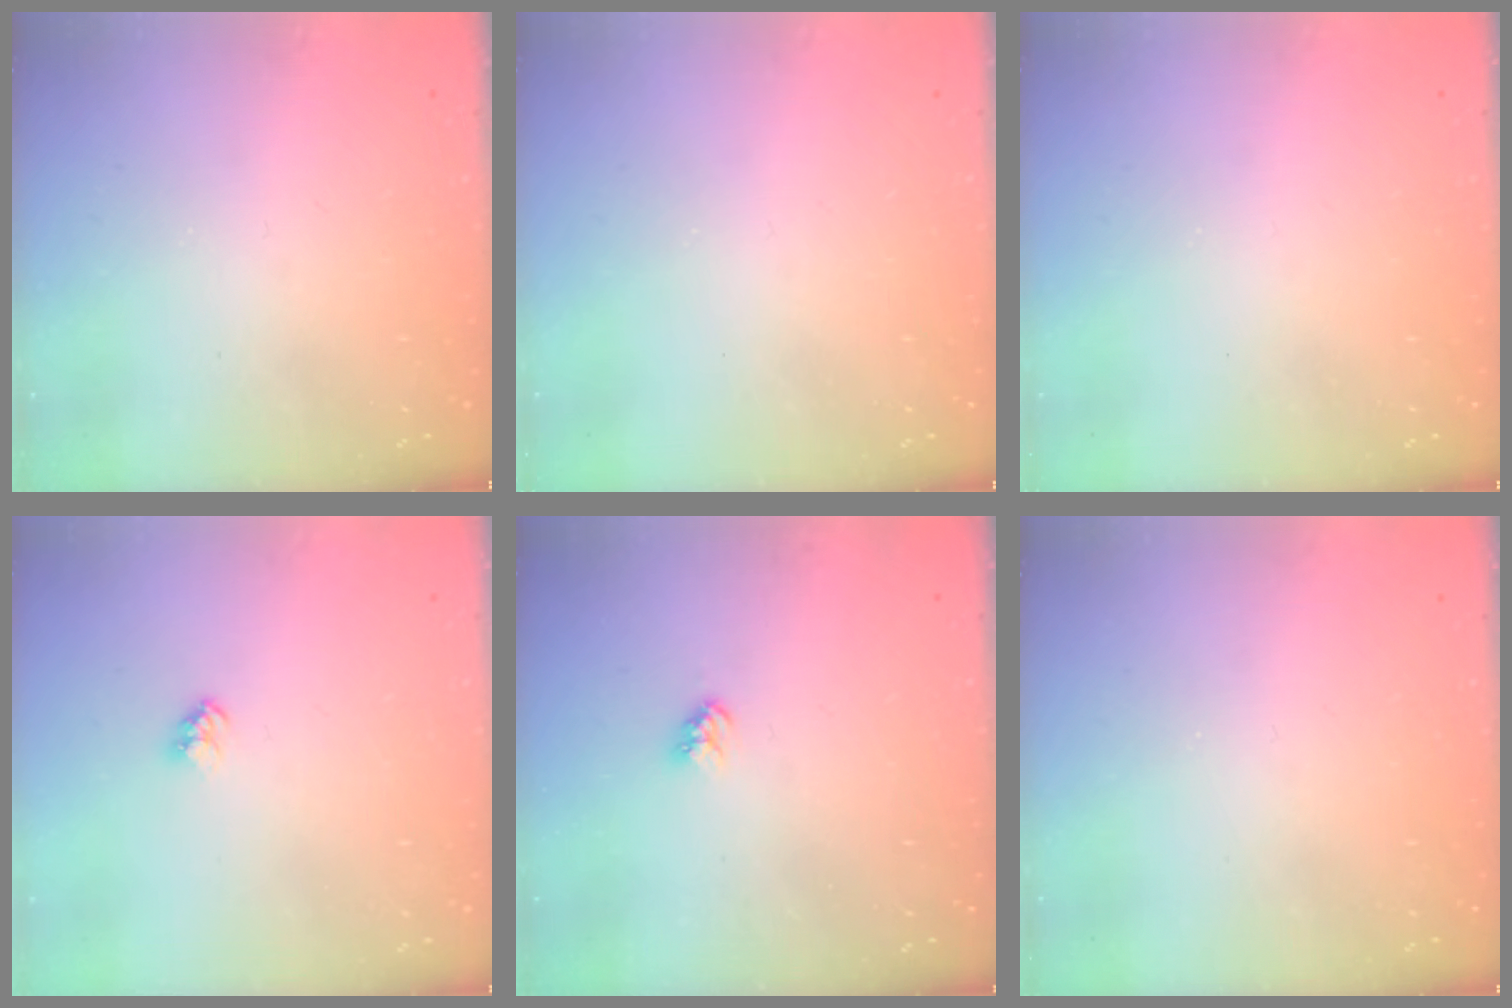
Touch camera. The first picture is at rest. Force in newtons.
{"total": 0.0}
{"total": 0.0}
{"total": 2.3, "press": 2.3, "slide": 0.3}
{"total": 3.2, "press": 3.1, "slide": 0.4}
{"total": 0.0}